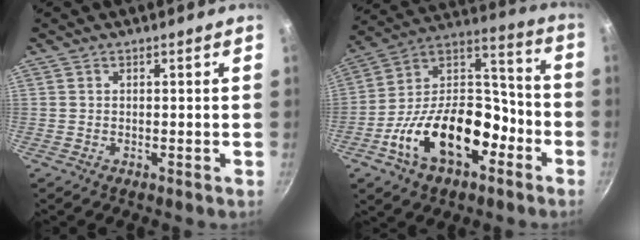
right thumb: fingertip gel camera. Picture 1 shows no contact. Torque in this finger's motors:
{"motor_torque": [1.13, 0.90, 1.86, -0.90, 0.18]}